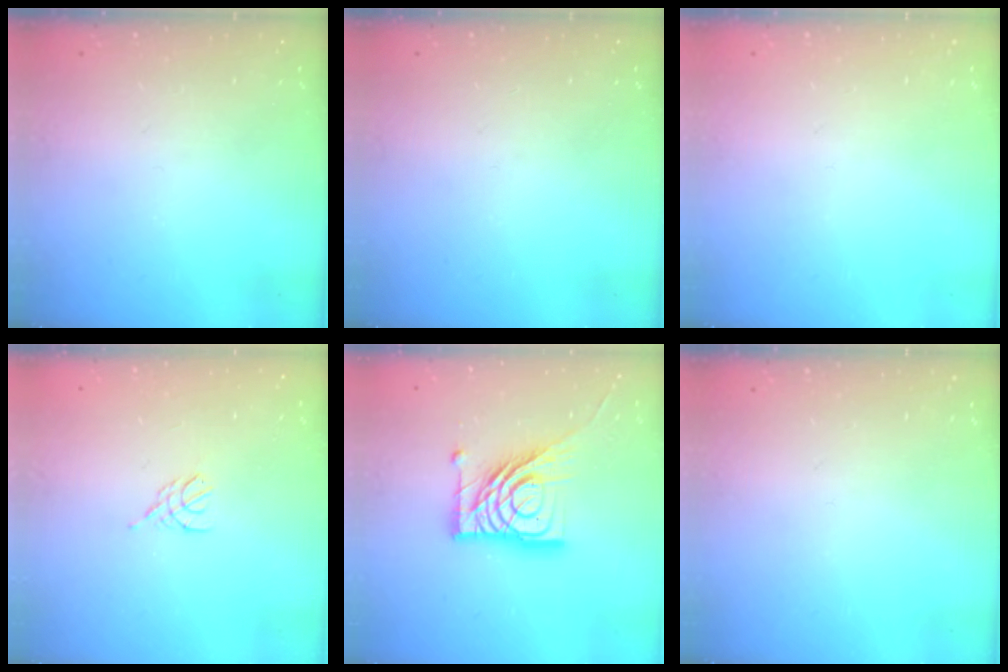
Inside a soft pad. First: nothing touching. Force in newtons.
{"total": 0.0}
{"total": 0.0}
{"total": 3.4, "press": 3.3, "slide": 0.5}
{"total": 17.8, "press": 17.7, "slide": 2.0}
{"total": 0.0}